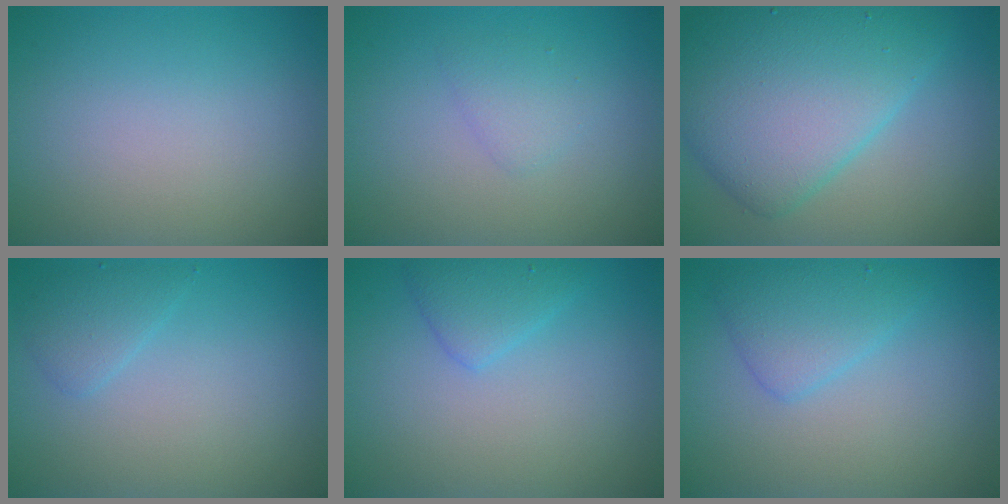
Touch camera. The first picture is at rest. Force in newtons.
{"total": 1.4, "press": 1.4, "slide": 0.0}
{"total": 9.1, "press": 9.1, "slide": 0.1}
{"total": 1.7, "press": 1.7, "slide": 0.1}
{"total": 2.2, "press": 2.2, "slide": 0.1}
{"total": 3.0, "press": 3.0, "slide": 0.1}